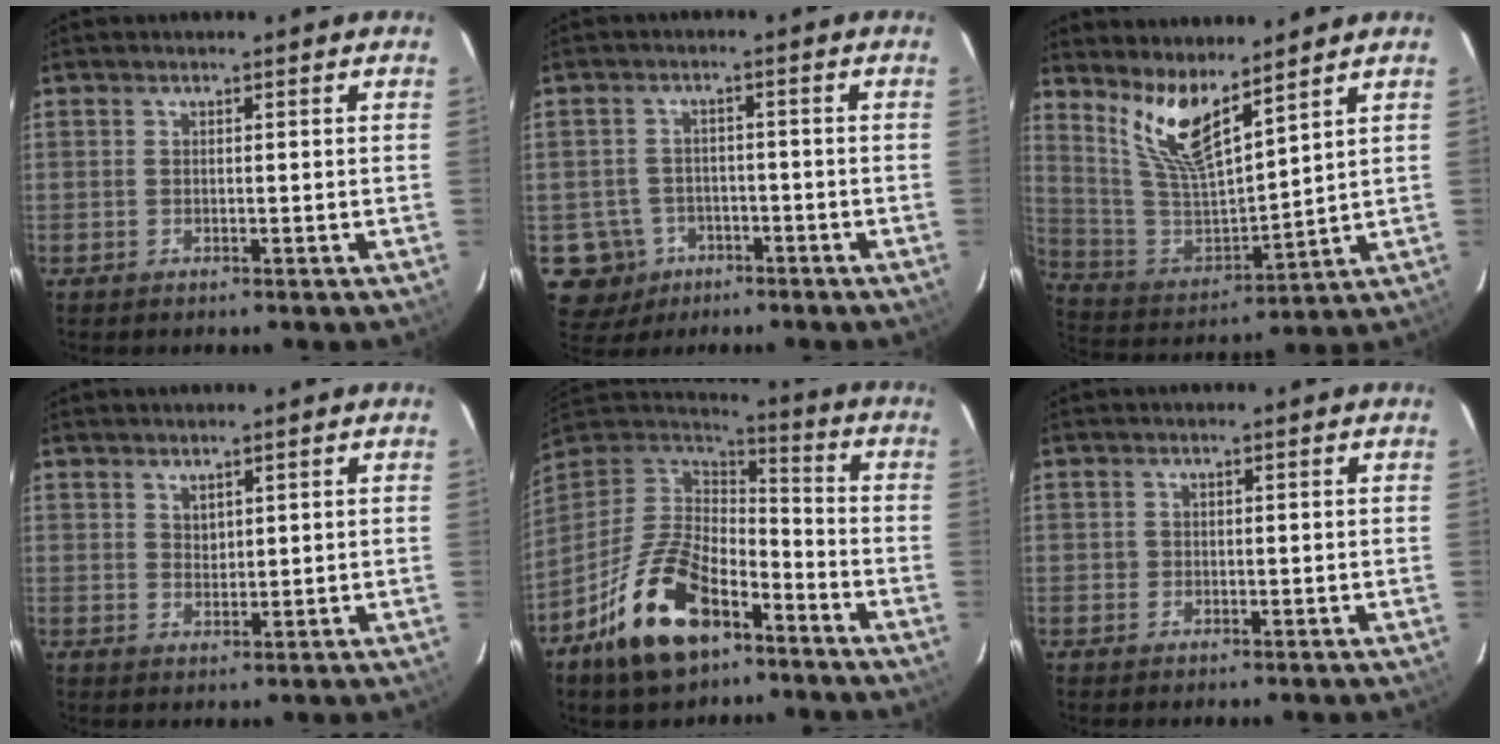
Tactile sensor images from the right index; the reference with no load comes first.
{"total": 7.4, "force": [-3.2, 6.6, 0.8], "torque": [-0.039, 0.028, -0.043]}
{"total": 11.7, "force": [8.5, 2.6, 7.5], "torque": [-0.148, -0.016, 0.178]}
{"total": 2.0, "force": [1.6, 0.9, 0.6], "torque": [-0.005, 0.001, 0.031]}
{"total": 19.6, "force": [-11.0, 10.3, 12.6], "torque": [-0.263, 0.002, -0.195]}
{"total": 0.8, "force": [-0.1, 0.8, 0.0], "torque": [0.003, 0.000, -0.001]}